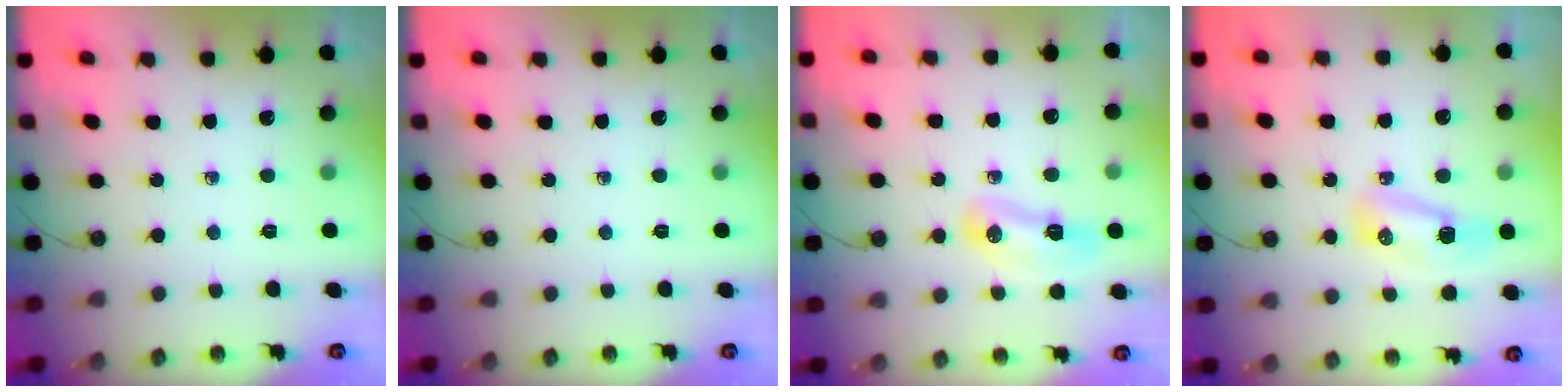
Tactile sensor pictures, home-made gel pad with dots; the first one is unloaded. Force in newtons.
{"total": 0.0}
{"total": 14.6, "press": 9.6, "slide": 10.9}
{"total": 14.0, "press": 10.2, "slide": 9.5}